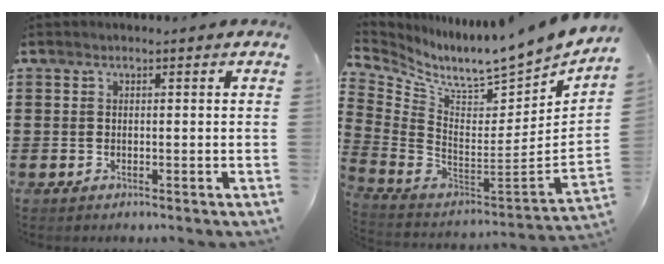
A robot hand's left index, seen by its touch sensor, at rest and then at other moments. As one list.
[{"total": 6.6, "force": [5.7, 0.1, 3.2], "torque": [-0.083, -0.072, 0.090]}]